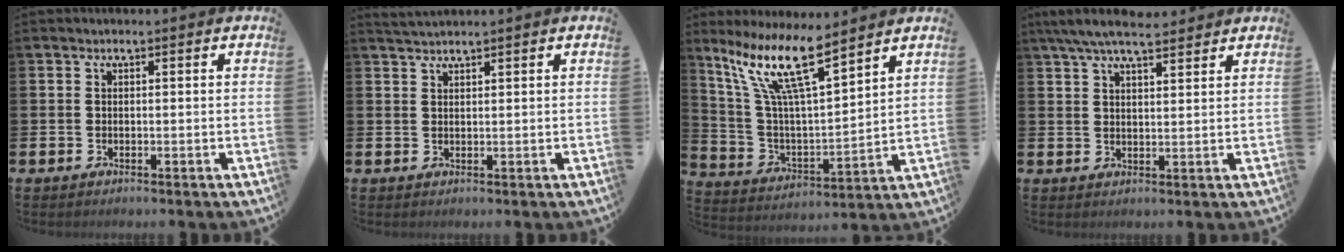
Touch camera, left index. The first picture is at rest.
{"total": 1.6, "force": [1.6, -0.1, 0.3], "torque": [-0.012, 0.001, 0.031]}
{"total": 12.4, "force": [8.8, 2.4, 8.4], "torque": [-0.194, -0.036, 0.153]}
{"total": 6.0, "force": [5.4, 1.1, 2.4], "torque": [-0.061, -0.015, 0.098]}